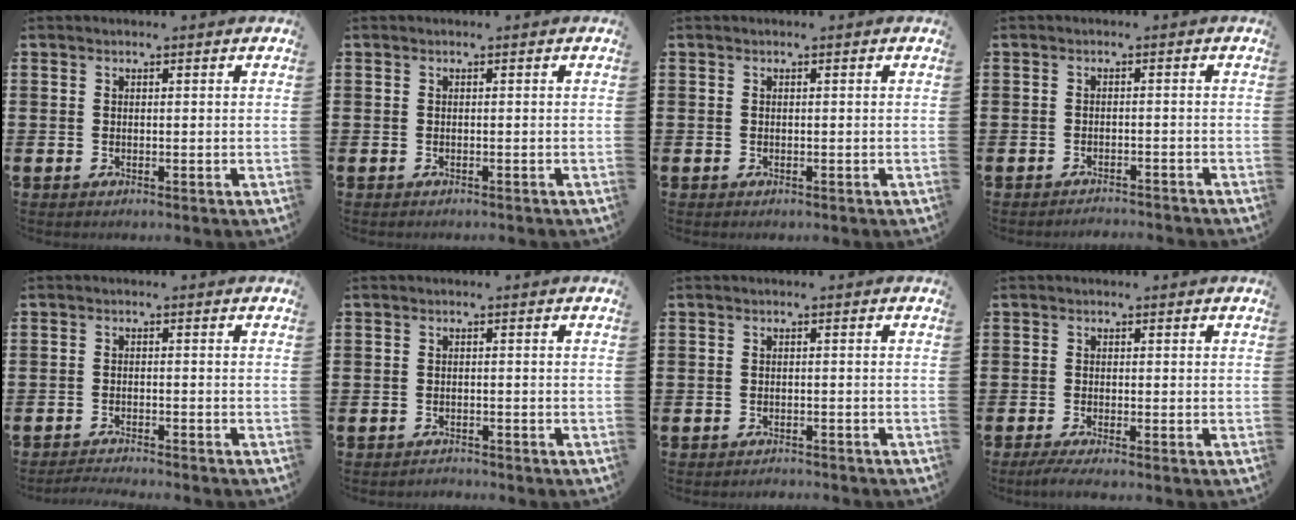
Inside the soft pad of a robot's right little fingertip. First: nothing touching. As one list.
[{"total": 0.0}, {"total": 0.0}, {"total": 1.4, "force": [-1.4, -0.1, -0.1], "torque": [-0.001, 0.004, -0.030]}, {"total": 1.6, "force": [-1.6, -0.2, 0.1], "torque": [-0.003, 0.003, -0.032]}, {"total": 1.0, "force": [-1.0, 0.0, -0.1], "torque": [-0.001, 0.002, -0.022]}, {"total": 1.1, "force": [-1.1, -0.1, -0.1], "torque": [-0.002, 0.002, -0.023]}, {"total": 1.3, "force": [-0.8, 0.0, 1.1], "torque": [-0.017, -0.001, -0.015]}]